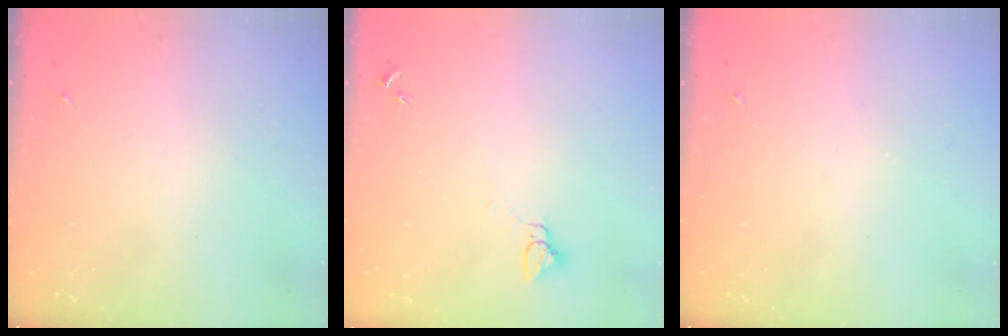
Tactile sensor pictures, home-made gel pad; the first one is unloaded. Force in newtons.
{"total": 3.2, "press": 3.2, "slide": 0.1}
{"total": 0.0}